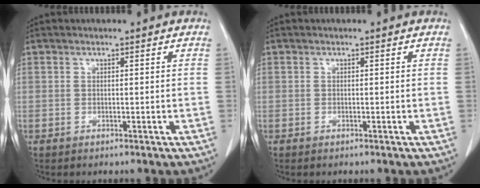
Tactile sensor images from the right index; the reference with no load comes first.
{"total": 0.6, "force": [-0.3, 0.4, 0.4], "torque": [-0.011, 0.000, -0.003]}